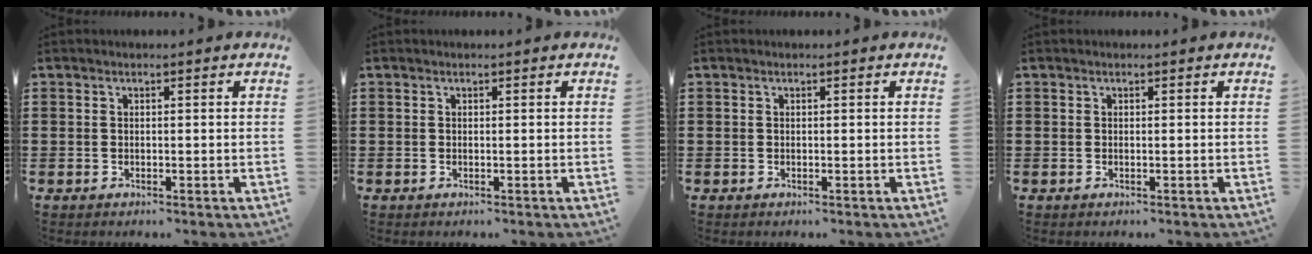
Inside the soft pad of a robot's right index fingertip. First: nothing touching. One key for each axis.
{"total": 0.0}
{"total": 0.0}
{"total": 0.0}